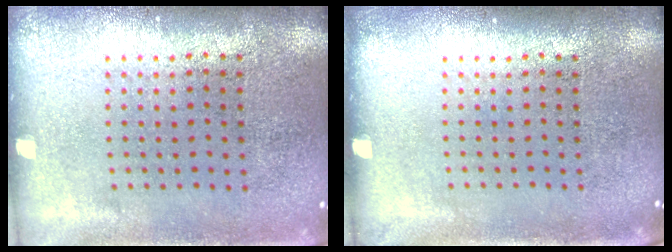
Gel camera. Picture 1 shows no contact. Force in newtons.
{"total": 0.0}